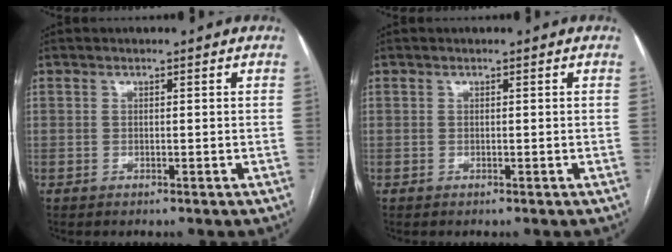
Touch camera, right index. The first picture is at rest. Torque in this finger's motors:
{"motor_torque": [0.03, 0.04, 0.00, 0.01]}